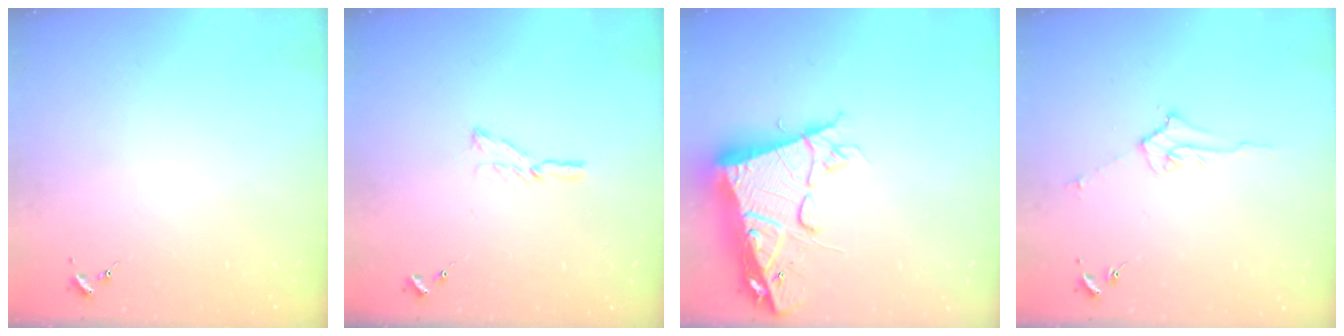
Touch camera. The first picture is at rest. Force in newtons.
{"total": 6.4, "press": 6.3, "slide": 0.6}
{"total": 18.3, "press": 18.1, "slide": 2.1}
{"total": 5.2, "press": 5.1, "slide": 0.9}